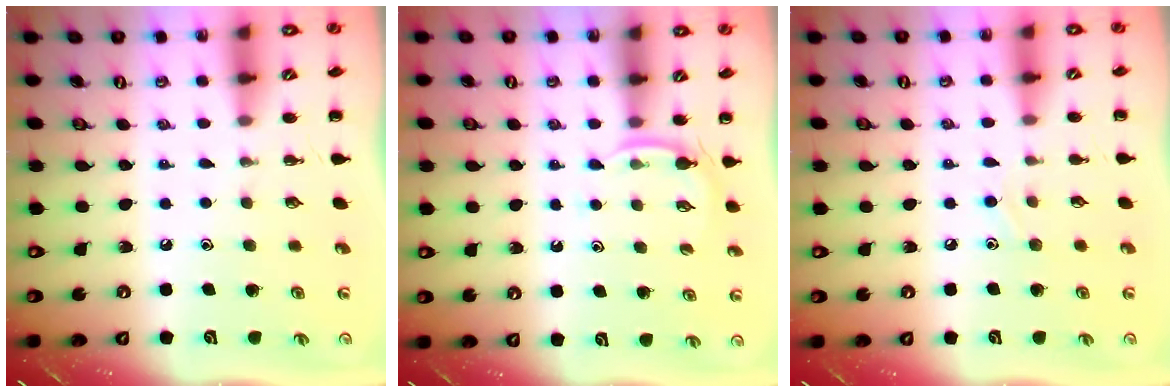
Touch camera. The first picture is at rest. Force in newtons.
{"total": 4.0, "press": 3.7, "slide": 1.3}
{"total": 5.7, "press": 5.4, "slide": 1.9}